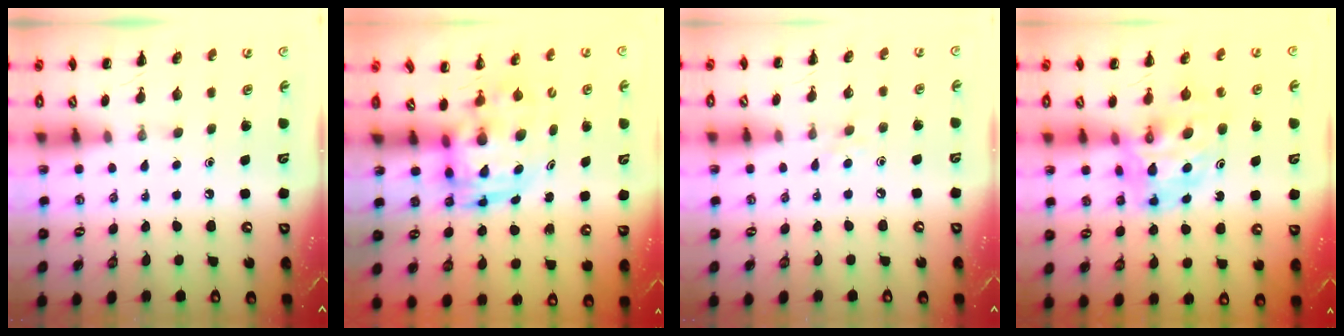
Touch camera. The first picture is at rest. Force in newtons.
{"total": 3.6, "press": 3.6, "slide": 0.7}
{"total": 4.1, "press": 3.8, "slide": 1.5}
{"total": 8.2, "press": 7.7, "slide": 2.7}